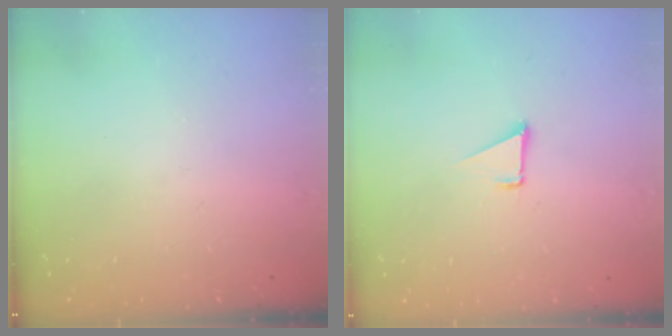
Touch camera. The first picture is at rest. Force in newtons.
{"total": 1.6, "press": 1.5, "slide": 0.1}